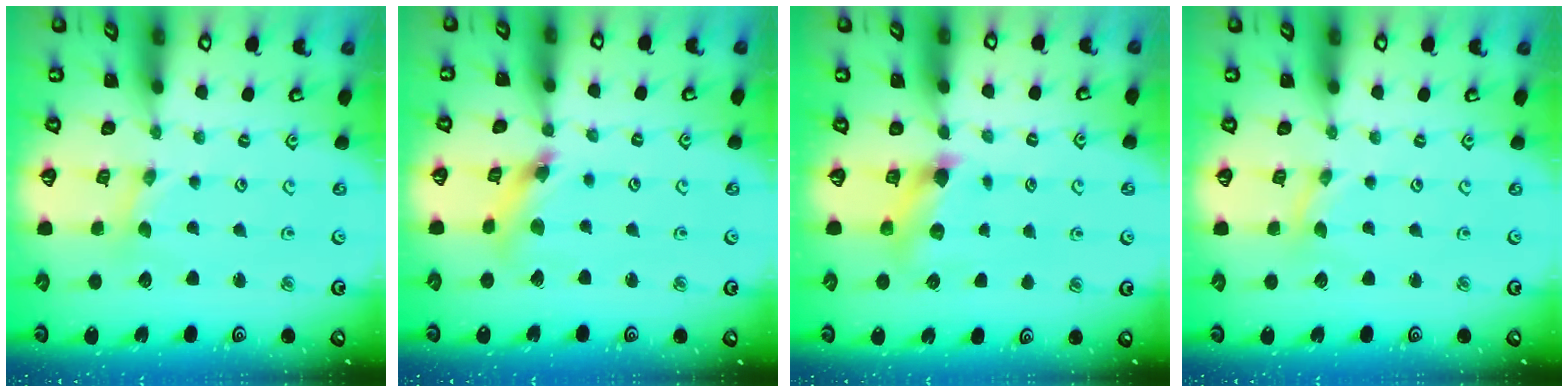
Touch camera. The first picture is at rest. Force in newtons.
{"total": 7.7, "press": 7.6, "slide": 0.7}
{"total": 7.2, "press": 7.1, "slide": 1.0}
{"total": 0.0}